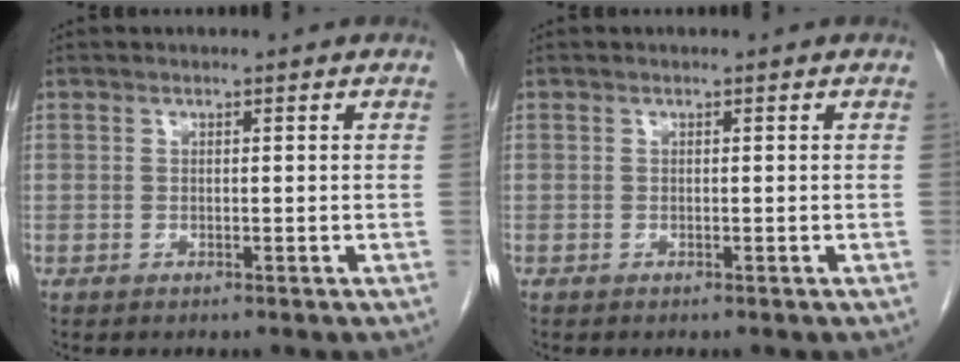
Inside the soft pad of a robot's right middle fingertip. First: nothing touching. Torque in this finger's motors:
{"motor_torque": [-0.19, 0.20, 0.00, -0.01]}